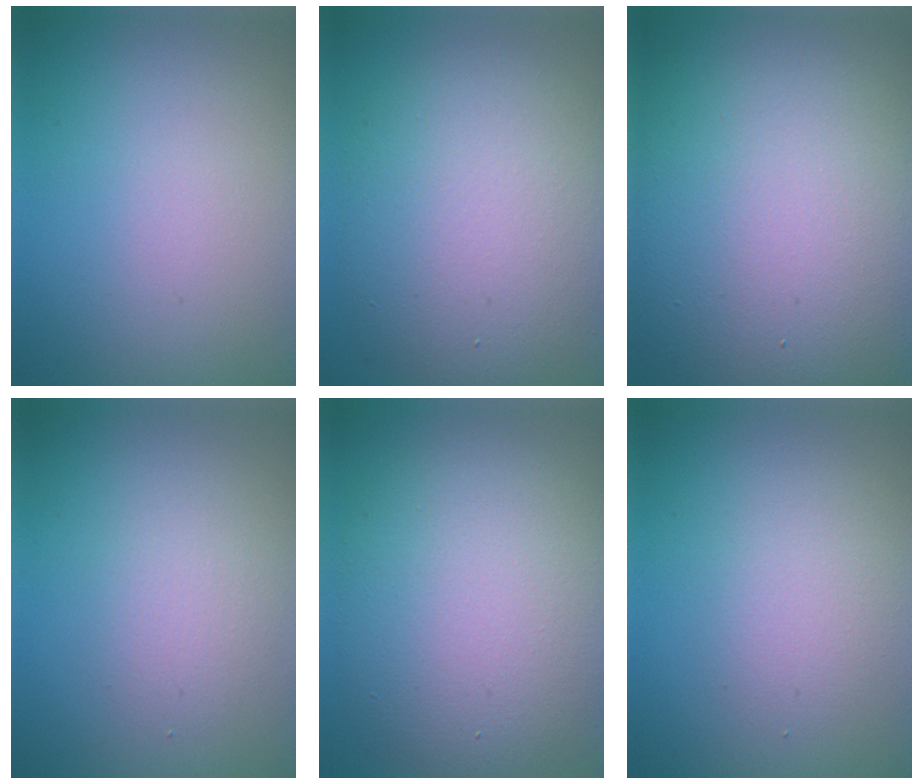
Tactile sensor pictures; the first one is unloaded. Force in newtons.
{"total": 9.3, "press": 9.3, "slide": 0.5}
{"total": 17.3, "press": 17.2, "slide": 1.6}
{"total": 1.9, "press": 1.9, "slide": 0.0}
{"total": 10.3, "press": 10.3, "slide": 0.2}
{"total": 2.0, "press": 2.0, "slide": 0.1}